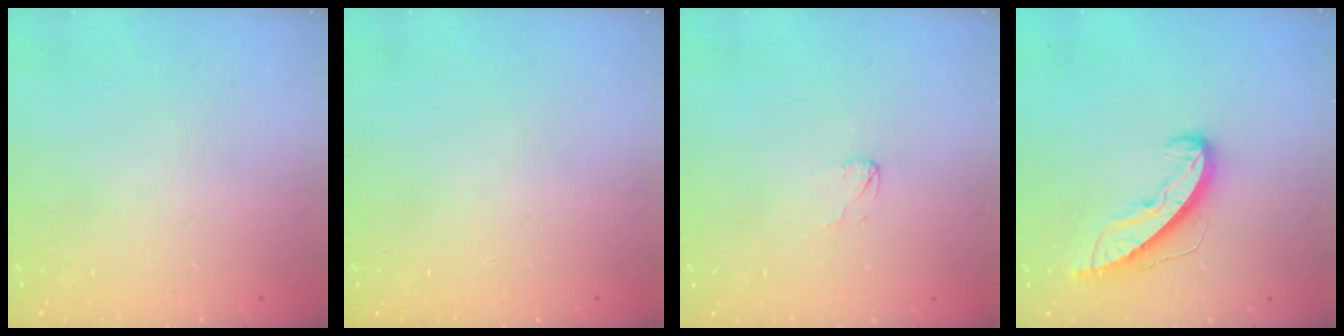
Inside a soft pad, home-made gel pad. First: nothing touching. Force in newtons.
{"total": 0.0}
{"total": 2.9, "press": 2.8, "slide": 0.3}
{"total": 9.1, "press": 9.1, "slide": 0.4}